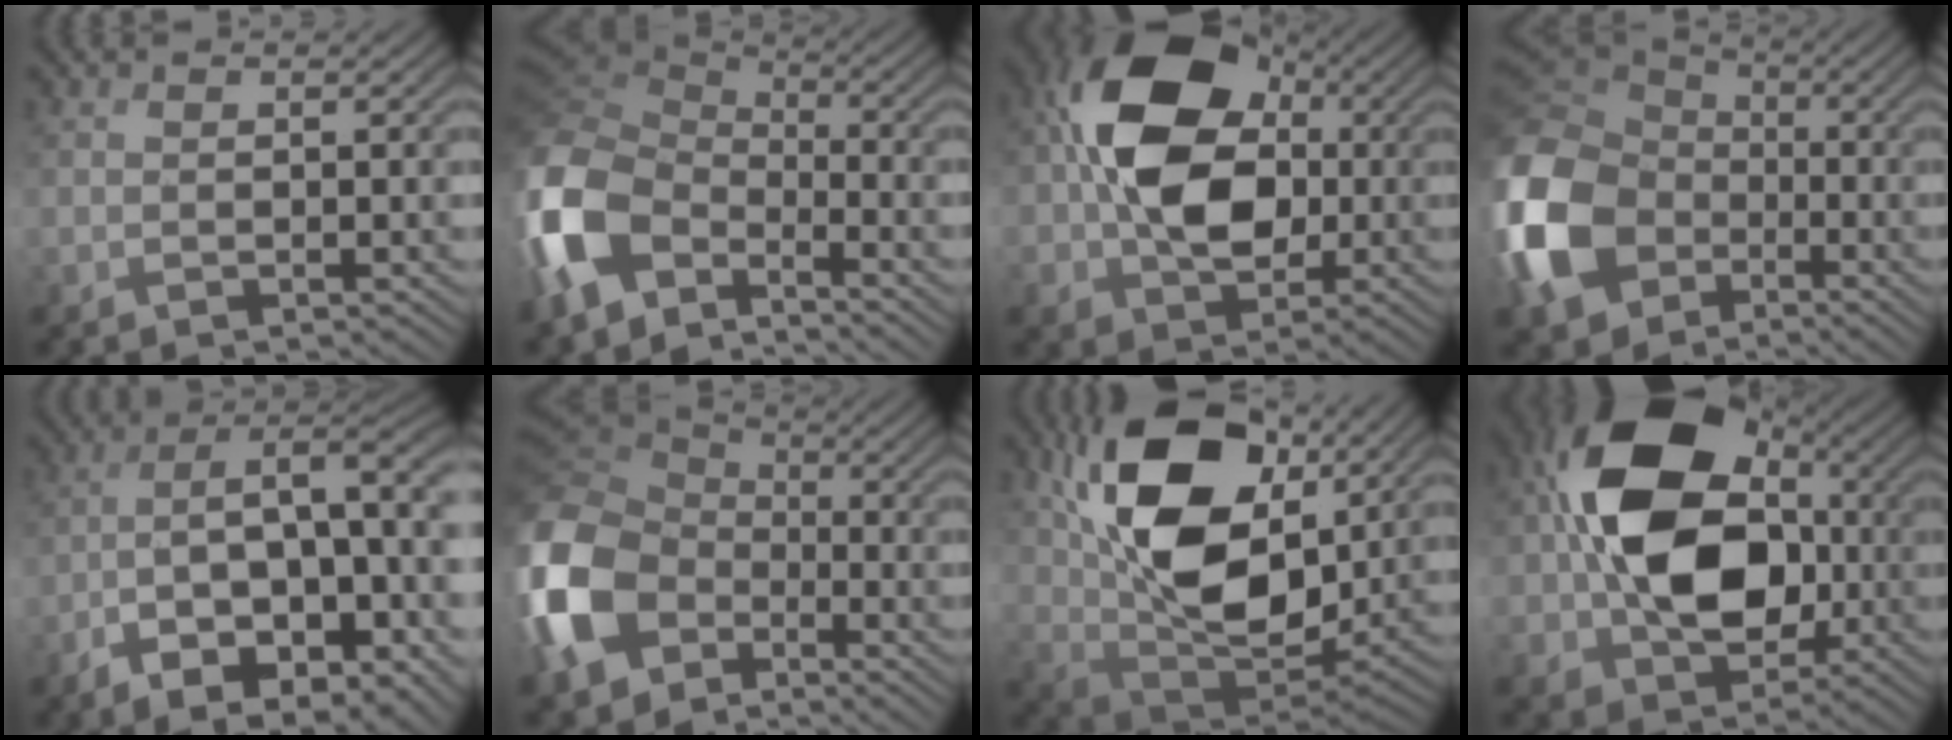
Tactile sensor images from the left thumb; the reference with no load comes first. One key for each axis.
{"total": 12.4, "fx": -6.1, "fy": 7.3, "fz": 8.0, "tx": -0.216, "ty": -0.020, "tz": -0.132}
{"total": 14.6, "fx": 1.1, "fy": 10.5, "fz": 10.0, "tx": -0.174, "ty": 0.016, "tz": 0.010}
{"total": 17.3, "fx": -4.5, "fy": 13.3, "fz": 10.0, "tx": -0.305, "ty": -0.032, "tz": -0.098}
{"total": 17.2, "fx": -4.4, "fy": 7.6, "fz": 14.8, "tx": -0.240, "ty": -0.018, "tz": -0.054}
{"total": 15.8, "fx": -5.1, "fy": 11.6, "fz": 9.4, "tx": -0.289, "ty": -0.039, "tz": -0.106}
{"total": 17.1, "fx": 6.6, "fy": 10.4, "fz": 11.9, "tx": -0.245, "ty": 0.003, "tz": 0.122}
{"total": 16.5, "fx": 0.6, "fy": 12.2, "fz": 11.2, "tx": -0.184, "ty": 0.003, "tz": 0.012}